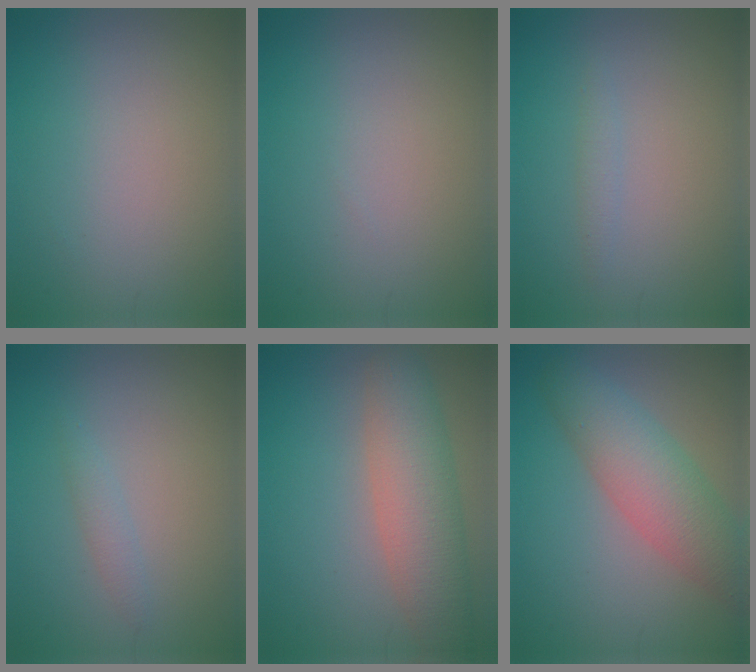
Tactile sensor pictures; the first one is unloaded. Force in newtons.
{"total": 0.0}
{"total": 0.8, "press": 0.8, "slide": 0.1}
{"total": 1.1, "press": 1.1, "slide": 0.0}
{"total": 6.5, "press": 6.5, "slide": 0.2}
{"total": 6.2, "press": 6.2, "slide": 0.3}